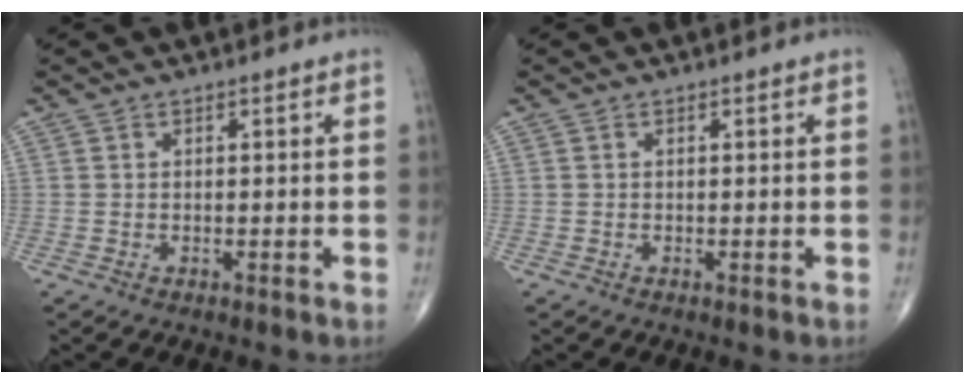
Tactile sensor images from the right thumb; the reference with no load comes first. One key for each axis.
{"total": 0.0}